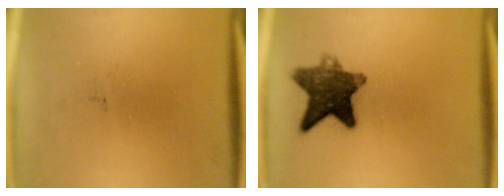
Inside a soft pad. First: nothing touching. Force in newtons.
{"total": 9.5}